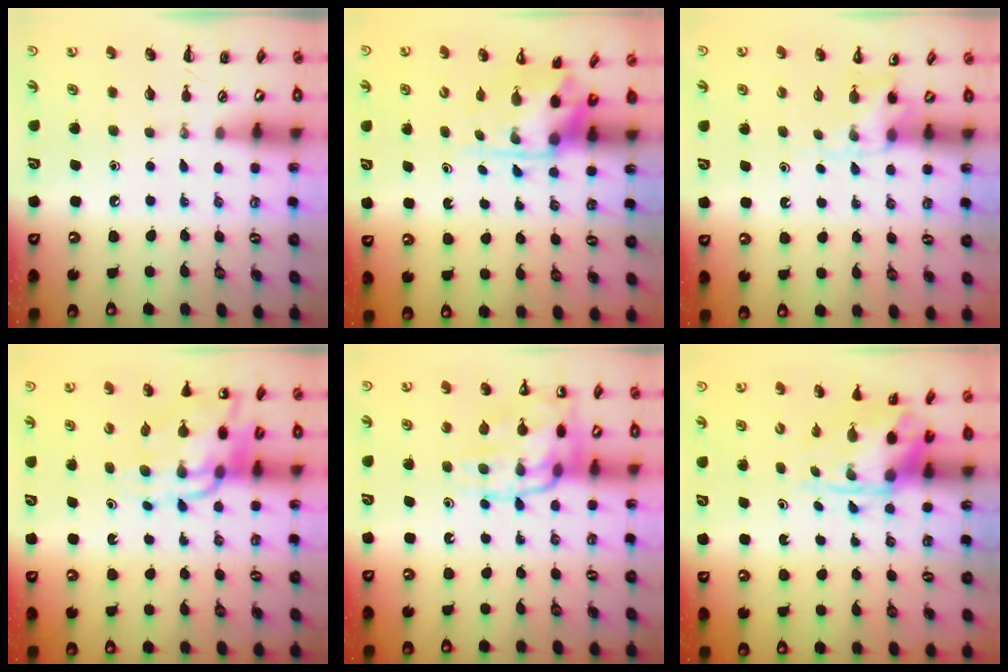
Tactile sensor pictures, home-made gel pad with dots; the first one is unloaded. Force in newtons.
{"total": 3.4, "press": 3.3, "slide": 0.6}
{"total": 4.5, "press": 4.3, "slide": 1.4}
{"total": 13.1, "press": 12.5, "slide": 4.1}
{"total": 16.1, "press": 16.0, "slide": 2.0}
{"total": 4.0, "press": 3.8, "slide": 1.2}